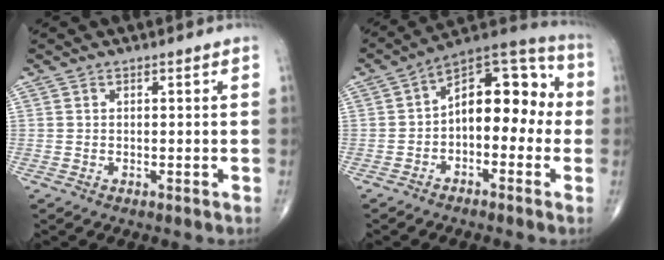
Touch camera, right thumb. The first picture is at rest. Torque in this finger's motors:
{"motor_torque": [-0.19, 0.74, 0.39, 0.07, 0.10]}